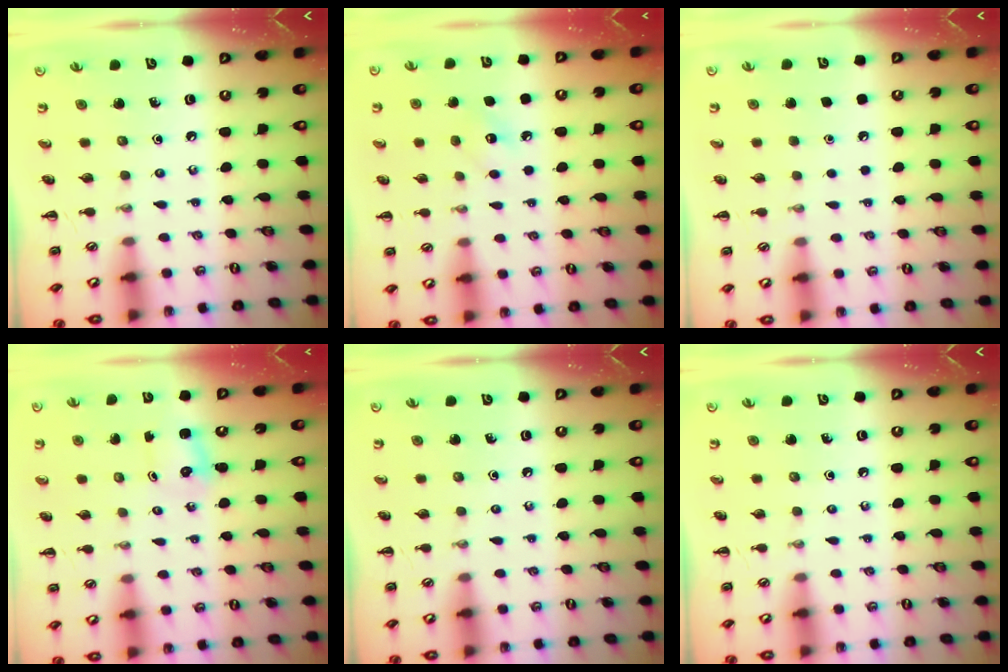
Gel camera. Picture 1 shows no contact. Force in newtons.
{"total": 7.6, "press": 7.4, "slide": 1.7}
{"total": 1.7, "press": 1.7, "slide": 0.1}
{"total": 2.2, "press": 2.1, "slide": 0.8}
{"total": 0.0}
{"total": 0.0}